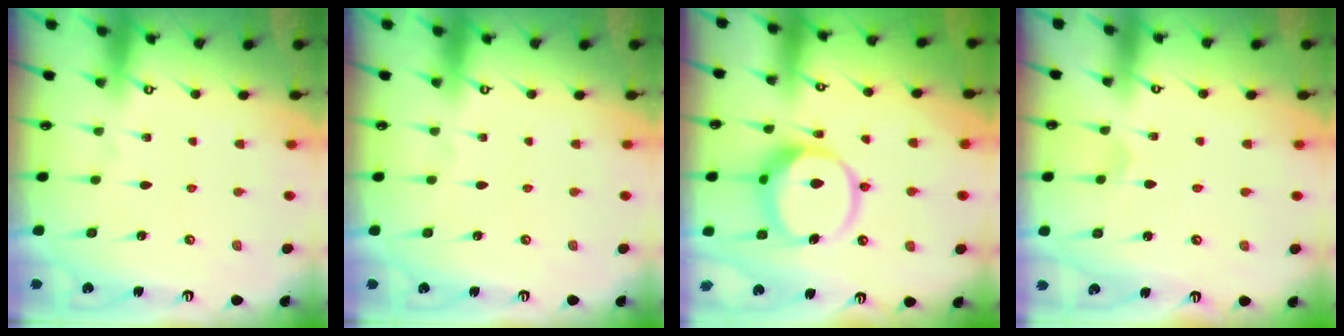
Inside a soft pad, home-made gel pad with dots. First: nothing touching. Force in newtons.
{"total": 0.0}
{"total": 12.7, "press": 12.6, "slide": 1.6}
{"total": 1.6, "press": 1.6, "slide": 0.1}